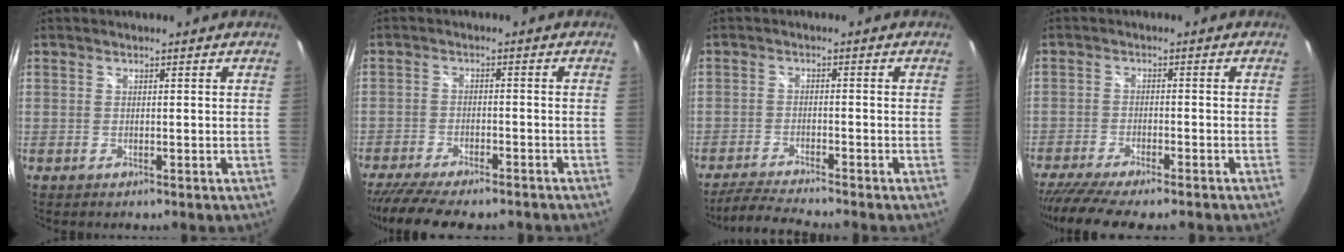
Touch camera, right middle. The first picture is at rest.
{"total": 12.7, "force": [-10.7, 2.8, 6.3], "torque": [-0.136, -0.037, -0.165]}
{"total": 5.9, "force": [-5.5, -0.6, 2.2], "torque": [-0.064, -0.012, -0.100]}
{"total": 10.2, "force": [-8.6, 1.1, 5.3], "torque": [-0.121, -0.036, -0.140]}